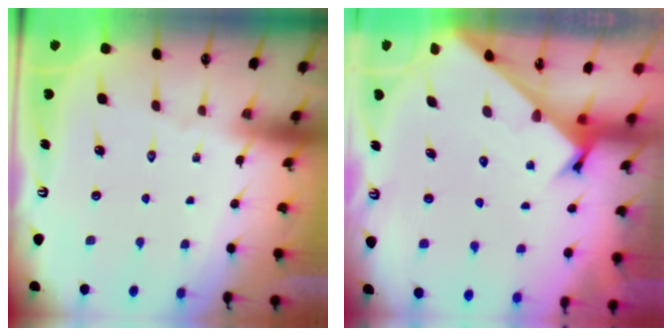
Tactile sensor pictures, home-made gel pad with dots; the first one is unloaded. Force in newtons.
{"total": 2.4, "press": 2.4, "slide": 0.2}